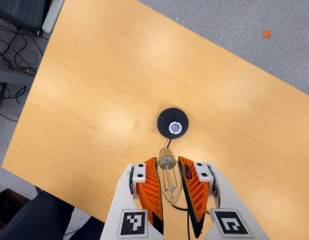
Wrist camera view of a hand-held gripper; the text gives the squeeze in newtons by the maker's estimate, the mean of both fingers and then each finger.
{"total": 20.7, "left": 22.4, "right": 19.0}